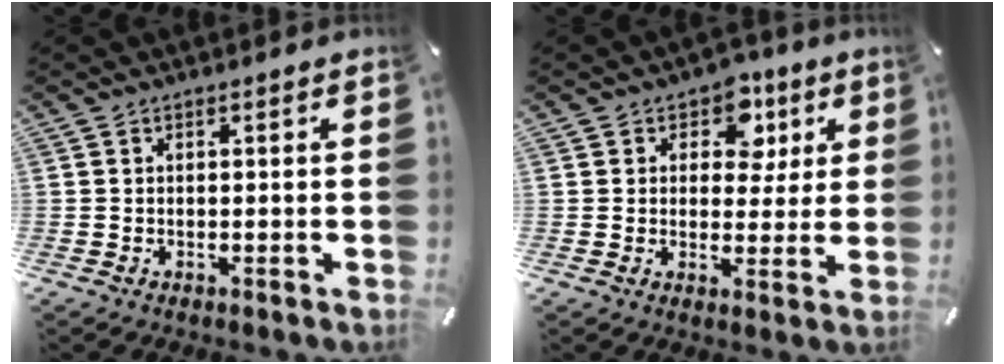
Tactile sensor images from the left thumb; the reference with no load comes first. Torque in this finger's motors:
{"motor_torque": [1.05, 1.11, 0.46, -0.53, 0.10]}